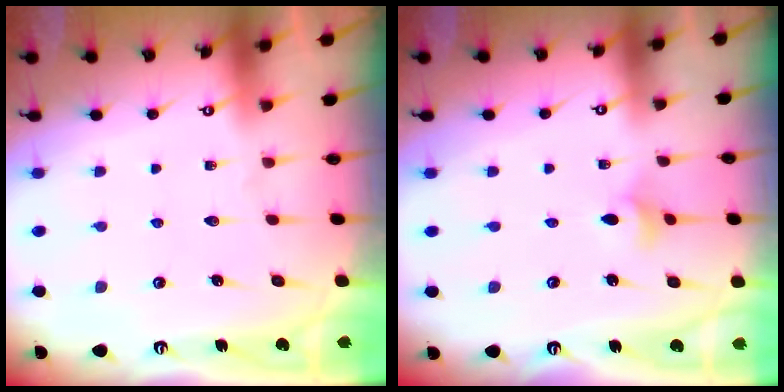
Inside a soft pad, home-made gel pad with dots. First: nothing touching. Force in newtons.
{"total": 3.0, "press": 2.9, "slide": 0.5}